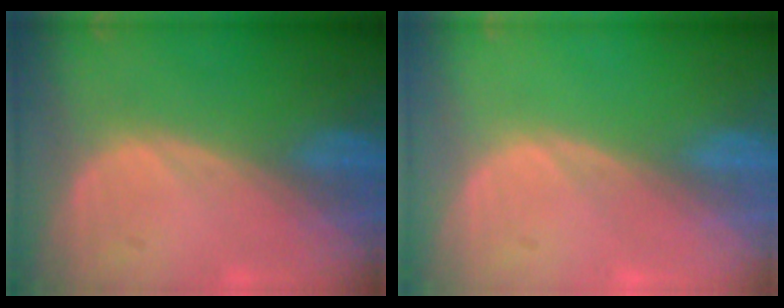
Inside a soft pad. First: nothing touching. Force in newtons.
{"total": 0.0}